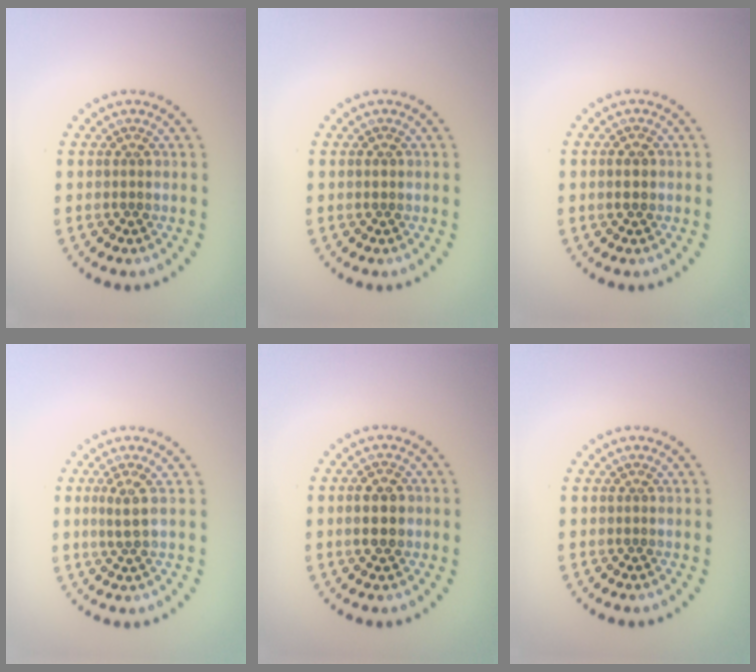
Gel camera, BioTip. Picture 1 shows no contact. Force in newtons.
{"total": 0.7, "press": 0.7, "slide": 0.0}
{"total": 1.0, "press": 1.0, "slide": 0.0}
{"total": 1.7, "press": 1.3, "slide": 1.0}
{"total": 2.4, "press": 2.4, "slide": 0.2}
{"total": 0.0}